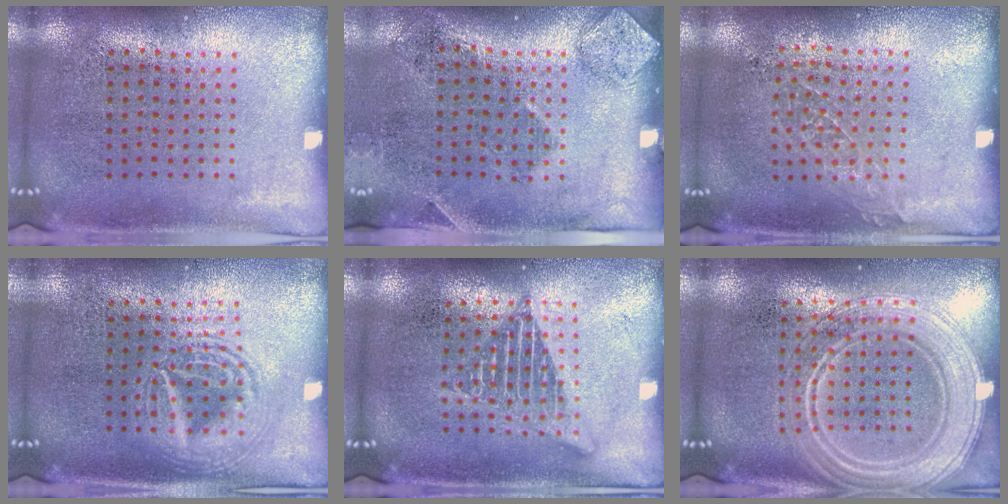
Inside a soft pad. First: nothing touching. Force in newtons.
{"total": 1.8, "press": 1.1, "slide": 1.4}
{"total": 0.9, "press": 0.8, "slide": 0.2}
{"total": 2.9, "press": 2.9, "slide": 0.3}
{"total": 2.8, "press": 2.8, "slide": 0.3}
{"total": 3.7, "press": 3.7, "slide": 0.5}